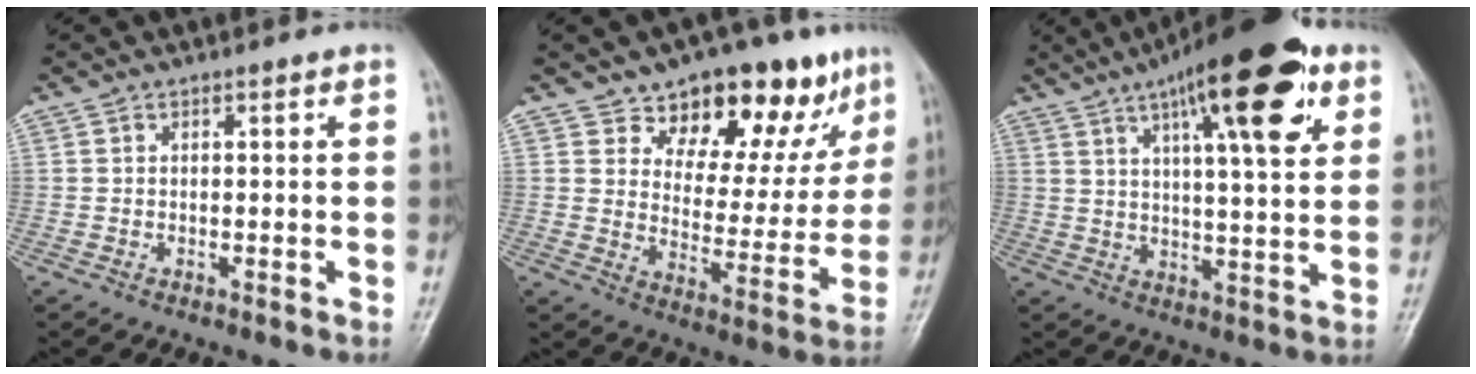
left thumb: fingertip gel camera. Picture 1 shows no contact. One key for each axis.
{"total": 17.3, "fx": 11.2, "fy": 8.8, "fz": 9.9, "tx": -0.060, "ty": -0.056, "tz": 0.166}
{"total": 19.3, "fx": 9.6, "fy": 5.5, "fz": 15.8, "tx": -0.216, "ty": -0.017, "tz": 0.141}